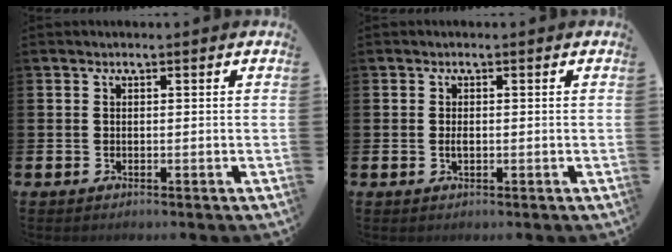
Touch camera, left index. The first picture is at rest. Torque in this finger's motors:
{"motor_torque": [0.31, 0.13, 0.00, 0.00]}